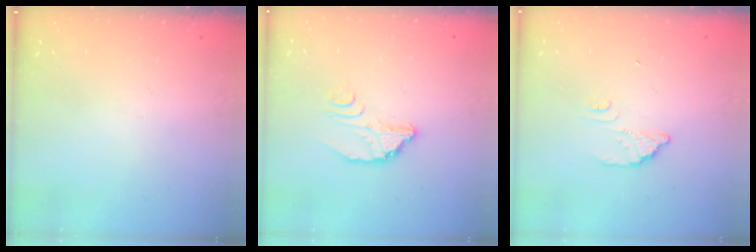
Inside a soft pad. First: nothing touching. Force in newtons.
{"total": 4.2, "press": 4.2, "slide": 0.2}
{"total": 3.6, "press": 3.6, "slide": 0.2}